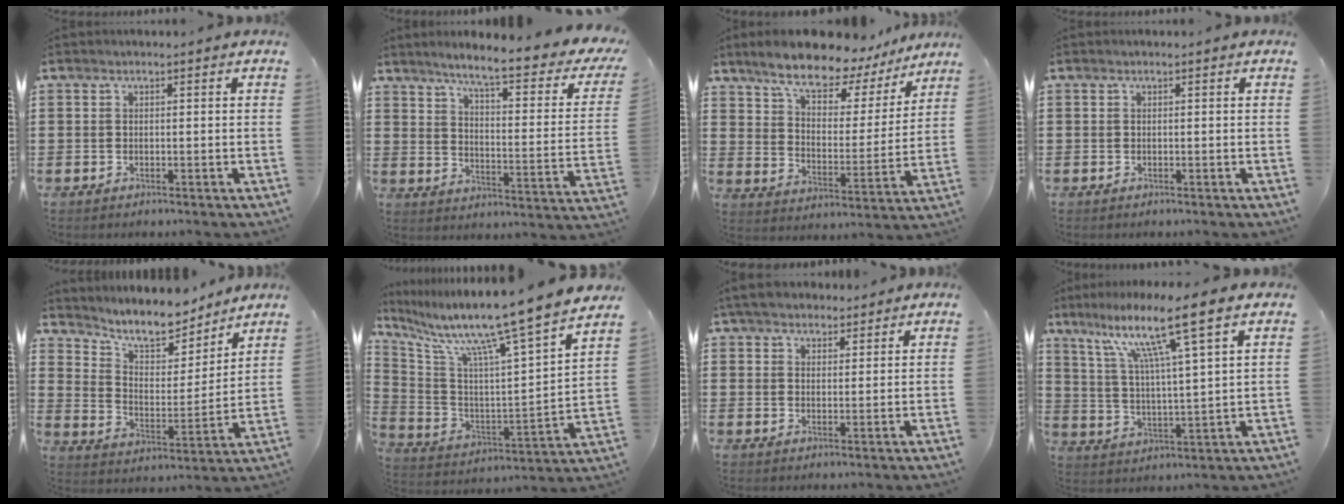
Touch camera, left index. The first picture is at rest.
{"total": 6.8, "force": [5.1, -0.2, 4.4], "torque": [-0.099, -0.040, 0.076]}
{"total": 10.1, "force": [8.8, 2.8, 4.2], "torque": [-0.099, -0.054, 0.148]}
{"total": 0.0}
{"total": 8.8, "force": [8.2, 1.8, 2.7], "torque": [-0.075, -0.055, 0.144]}
{"total": 11.8, "force": [10.1, -1.7, 5.8], "torque": [-0.131, -0.088, 0.150]}
{"total": 4.1, "force": [3.7, 1.7, 0.7], "torque": [-0.028, 0.001, 0.070]}
{"total": 11.6, "force": [7.6, 0.4, 8.7], "torque": [-0.181, -0.027, 0.120]}